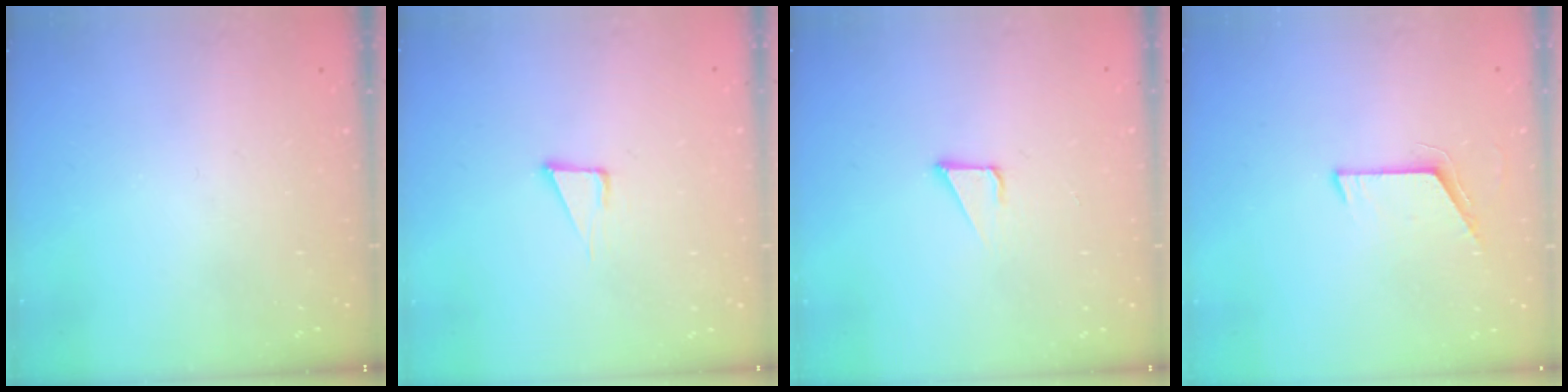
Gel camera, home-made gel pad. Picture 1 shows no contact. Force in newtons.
{"total": 5.3, "press": 5.3, "slide": 0.3}
{"total": 2.4, "press": 2.4, "slide": 0.1}
{"total": 5.1, "press": 5.1, "slide": 0.5}